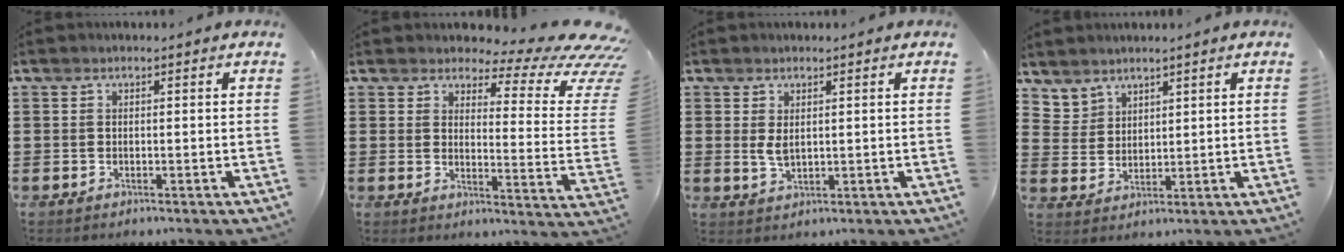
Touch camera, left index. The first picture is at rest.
{"total": 6.8, "force": [4.9, 2.0, 4.4], "torque": [-0.071, -0.039, 0.079]}
{"total": 2.6, "force": [0.7, 1.3, 2.1], "torque": [-0.059, -0.003, 0.008]}
{"total": 3.9, "force": [3.1, 2.3, 0.0], "torque": [-0.018, -0.001, 0.061]}